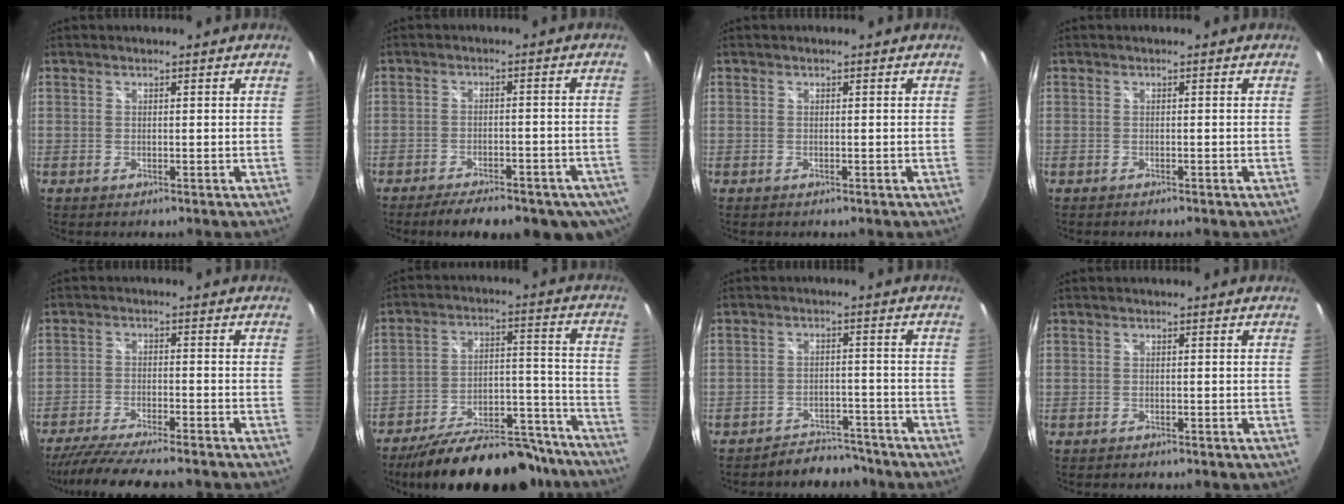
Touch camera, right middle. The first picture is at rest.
{"total": 15.1, "force": [-11.1, 5.1, 8.8], "torque": [-0.148, -0.027, -0.140]}
{"total": 0.0}
{"total": 0.7, "force": [-0.7, 0.1, 0.2], "torque": [-0.005, -0.001, -0.009]}
{"total": 15.4, "force": [-13.3, 1.7, 7.4], "torque": [-0.149, -0.029, -0.211]}
{"total": 24.9, "force": [-20.8, 8.4, 10.9], "torque": [-0.180, 0.017, -0.268]}
{"total": 7.0, "force": [-6.5, 2.6, 0.6], "torque": [-0.019, 0.013, -0.083]}
{"total": 1.1, "force": [-1.0, 0.4, 0.4], "torque": [-0.011, -0.001, -0.012]}